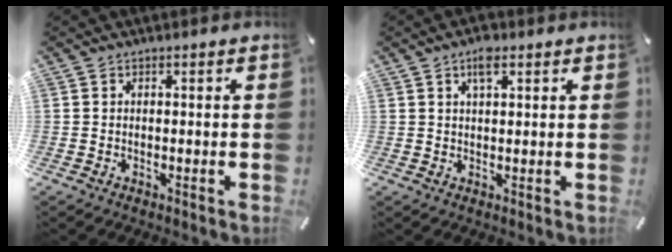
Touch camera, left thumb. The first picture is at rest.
{"total": 4.0, "force": [2.2, 1.5, 3.0], "torque": [-0.058, 0.003, 0.036]}